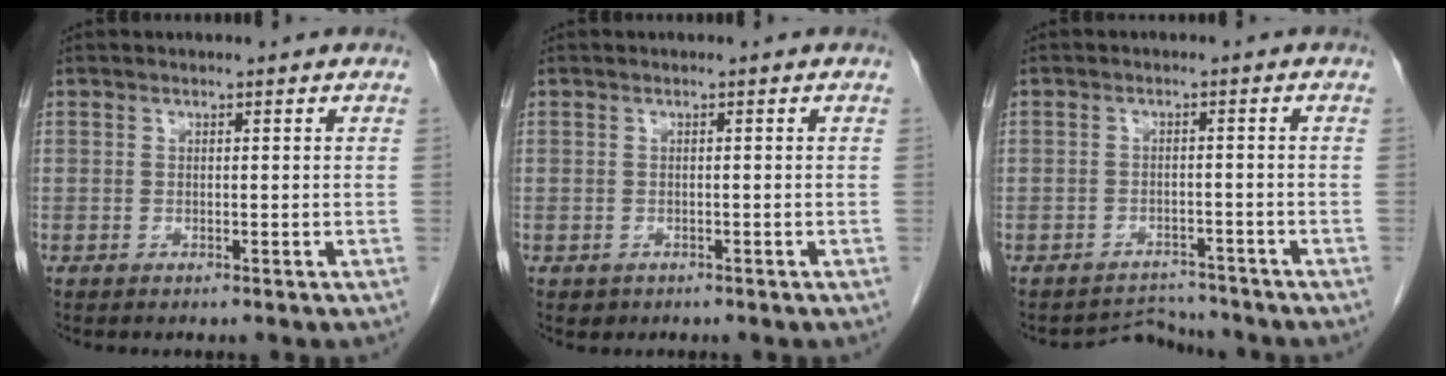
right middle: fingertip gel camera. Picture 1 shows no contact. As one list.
[{"total": 0.9, "force": [-0.4, 0.8, 0.1], "torque": [-0.006, 0.003, 0.000]}, {"total": 3.4, "force": [-3.0, 0.5, -1.5], "torque": [0.024, 0.007, -0.043]}]